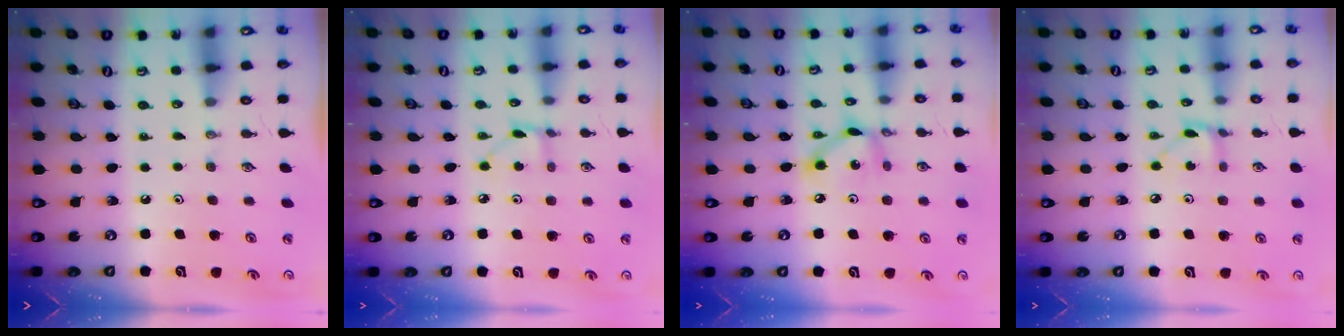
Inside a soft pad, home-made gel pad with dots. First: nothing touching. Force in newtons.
{"total": 2.9, "press": 2.9, "slide": 0.3}
{"total": 8.5, "press": 8.5, "slide": 0.5}
{"total": 4.4, "press": 4.4, "slide": 0.1}